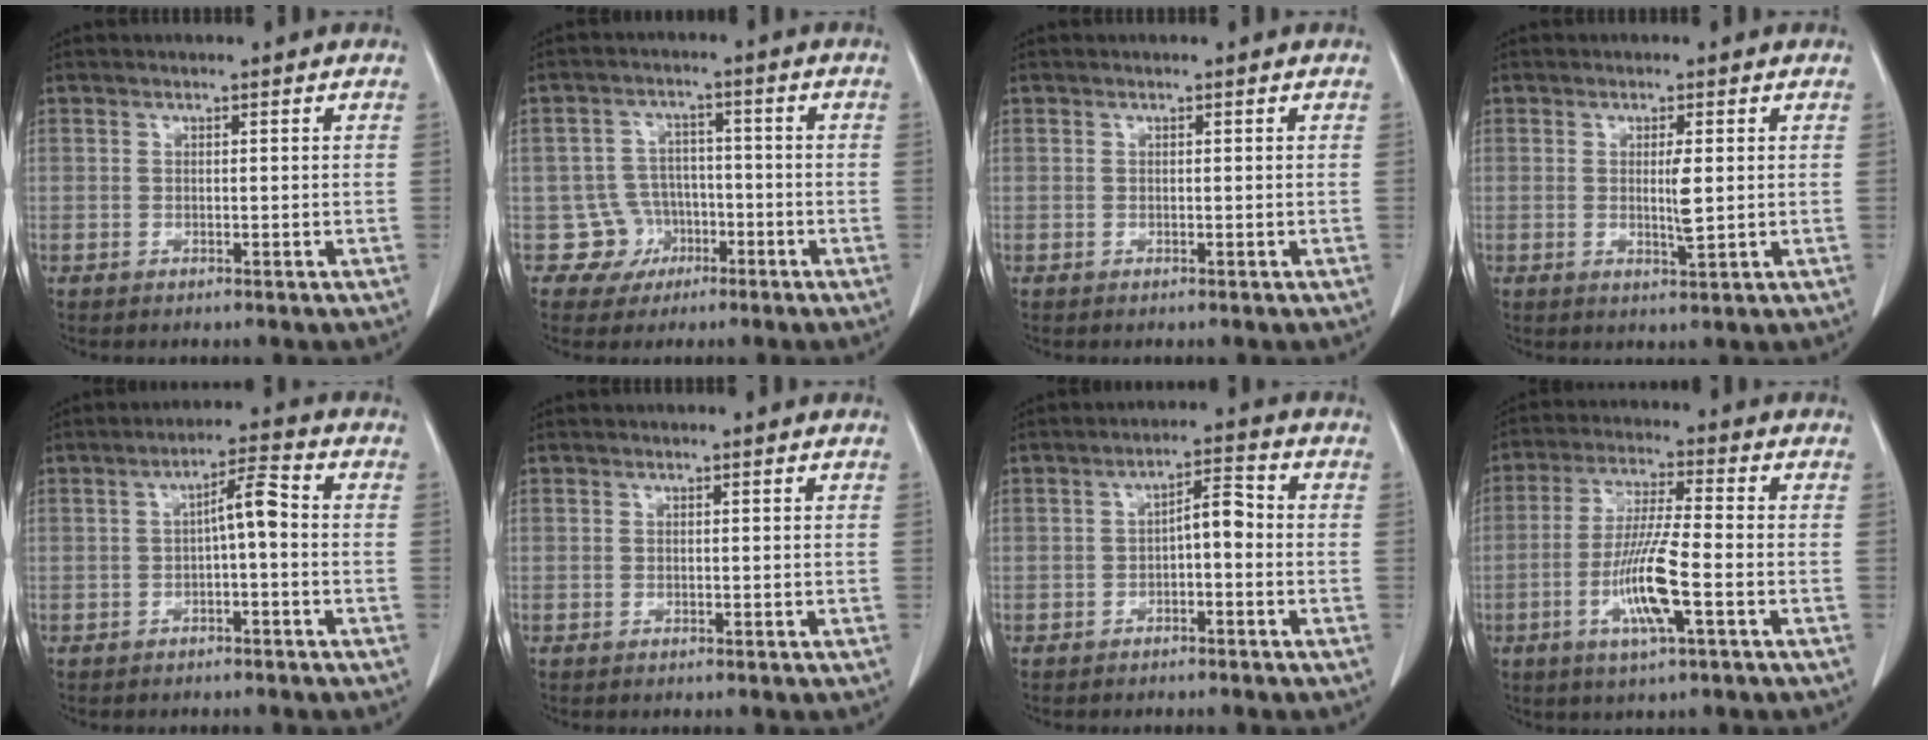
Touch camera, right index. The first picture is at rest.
{"total": 5.6, "force": [-2.0, 5.2, -0.4], "torque": [0.018, 0.018, -0.027]}
{"total": 0.0}
{"total": 3.1, "force": [0.2, 0.3, 3.1], "torque": [-0.052, -0.005, 0.005]}
{"total": 4.5, "force": [-0.3, 0.7, 4.4], "torque": [-0.071, 0.017, -0.006]}
{"total": 0.0}
{"total": 4.0, "force": [-0.7, 1.3, 3.7], "torque": [-0.059, 0.019, -0.012]}
{"total": 10.0, "force": [-3.2, 0.5, 9.5], "torque": [-0.186, -0.011, -0.064]}